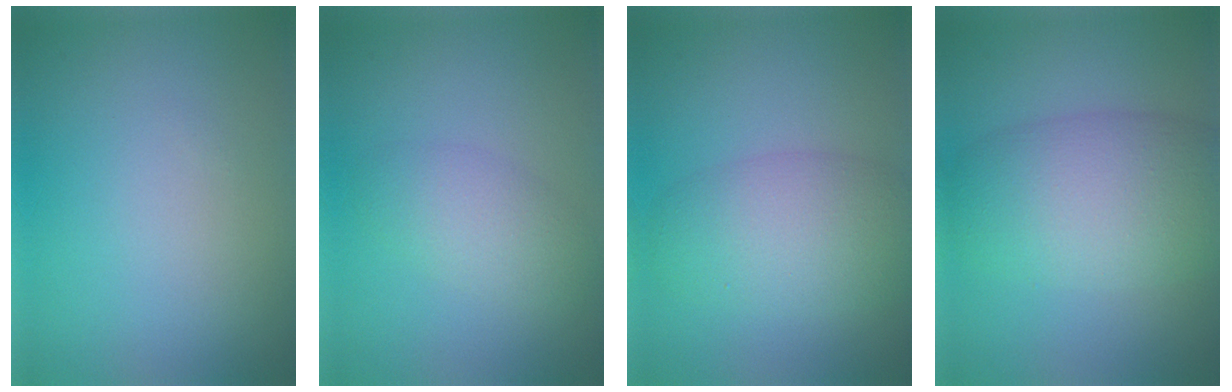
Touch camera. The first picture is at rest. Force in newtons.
{"total": 2.7, "press": 2.7, "slide": 0.1}
{"total": 5.3, "press": 5.3, "slide": 0.2}
{"total": 7.4, "press": 7.4, "slide": 0.3}